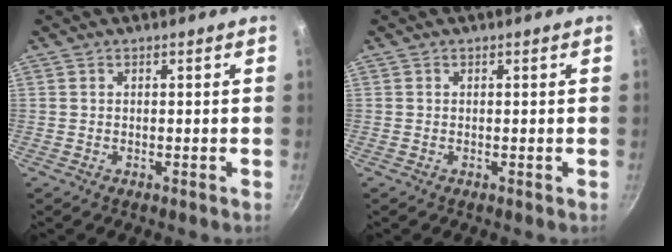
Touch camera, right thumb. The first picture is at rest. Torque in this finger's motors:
{"motor_torque": [-0.12, 0.42, 0.24, 0.02, 0.00]}